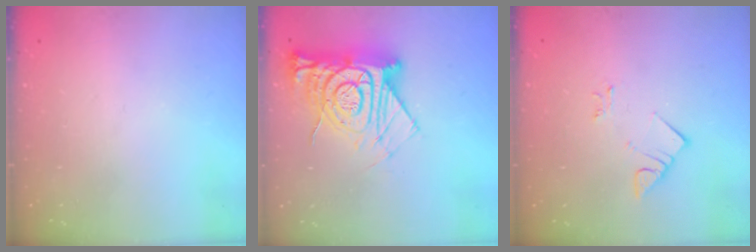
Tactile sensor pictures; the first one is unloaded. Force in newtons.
{"total": 17.8, "press": 17.7, "slide": 1.6}
{"total": 3.3, "press": 3.3, "slide": 0.1}